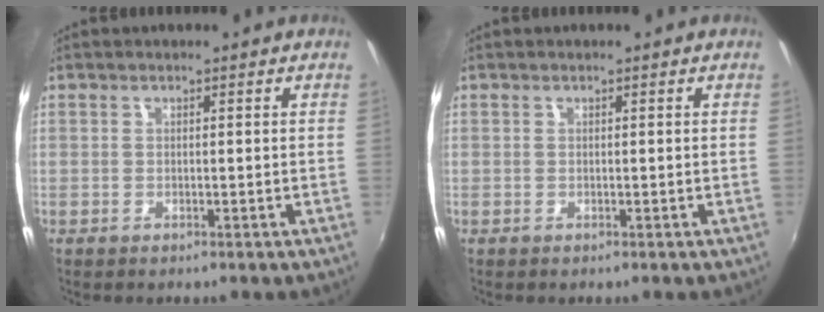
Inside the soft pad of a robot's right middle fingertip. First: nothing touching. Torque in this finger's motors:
{"motor_torque": [-0.19, -0.19, 0.00, 0.00]}